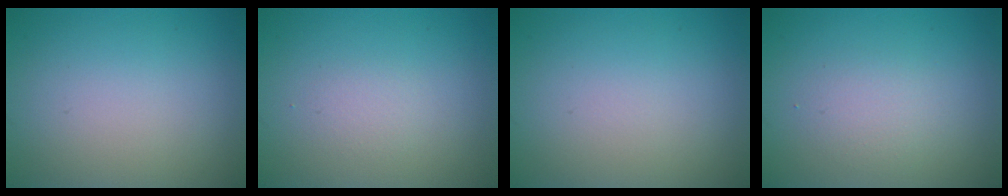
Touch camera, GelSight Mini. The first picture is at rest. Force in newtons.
{"total": 0.9, "press": 0.9, "slide": 0.2}
{"total": 0.0}
{"total": 1.9, "press": 1.9, "slide": 0.1}